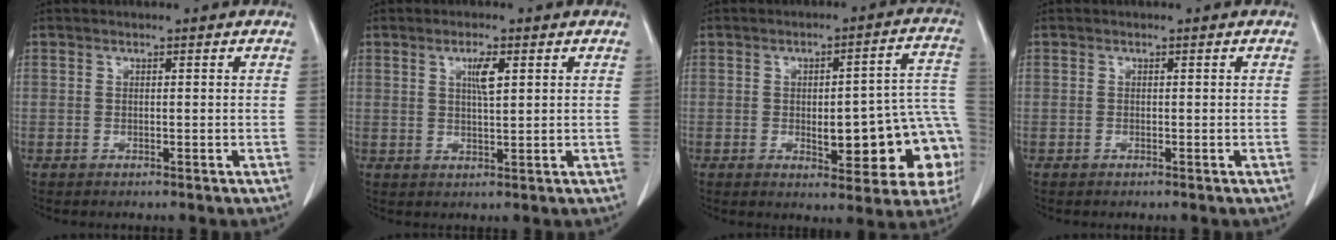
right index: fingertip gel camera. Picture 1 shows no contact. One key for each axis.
{"total": 3.3, "fx": 1.3, "fy": 0.5, "fz": 3.0, "tx": -0.055, "ty": -0.001, "tz": 0.022}
{"total": 16.4, "fx": -3.4, "fy": 5.2, "fz": 15.2, "tx": -0.120, "ty": 0.041, "tz": -0.023}
{"total": 0.0}